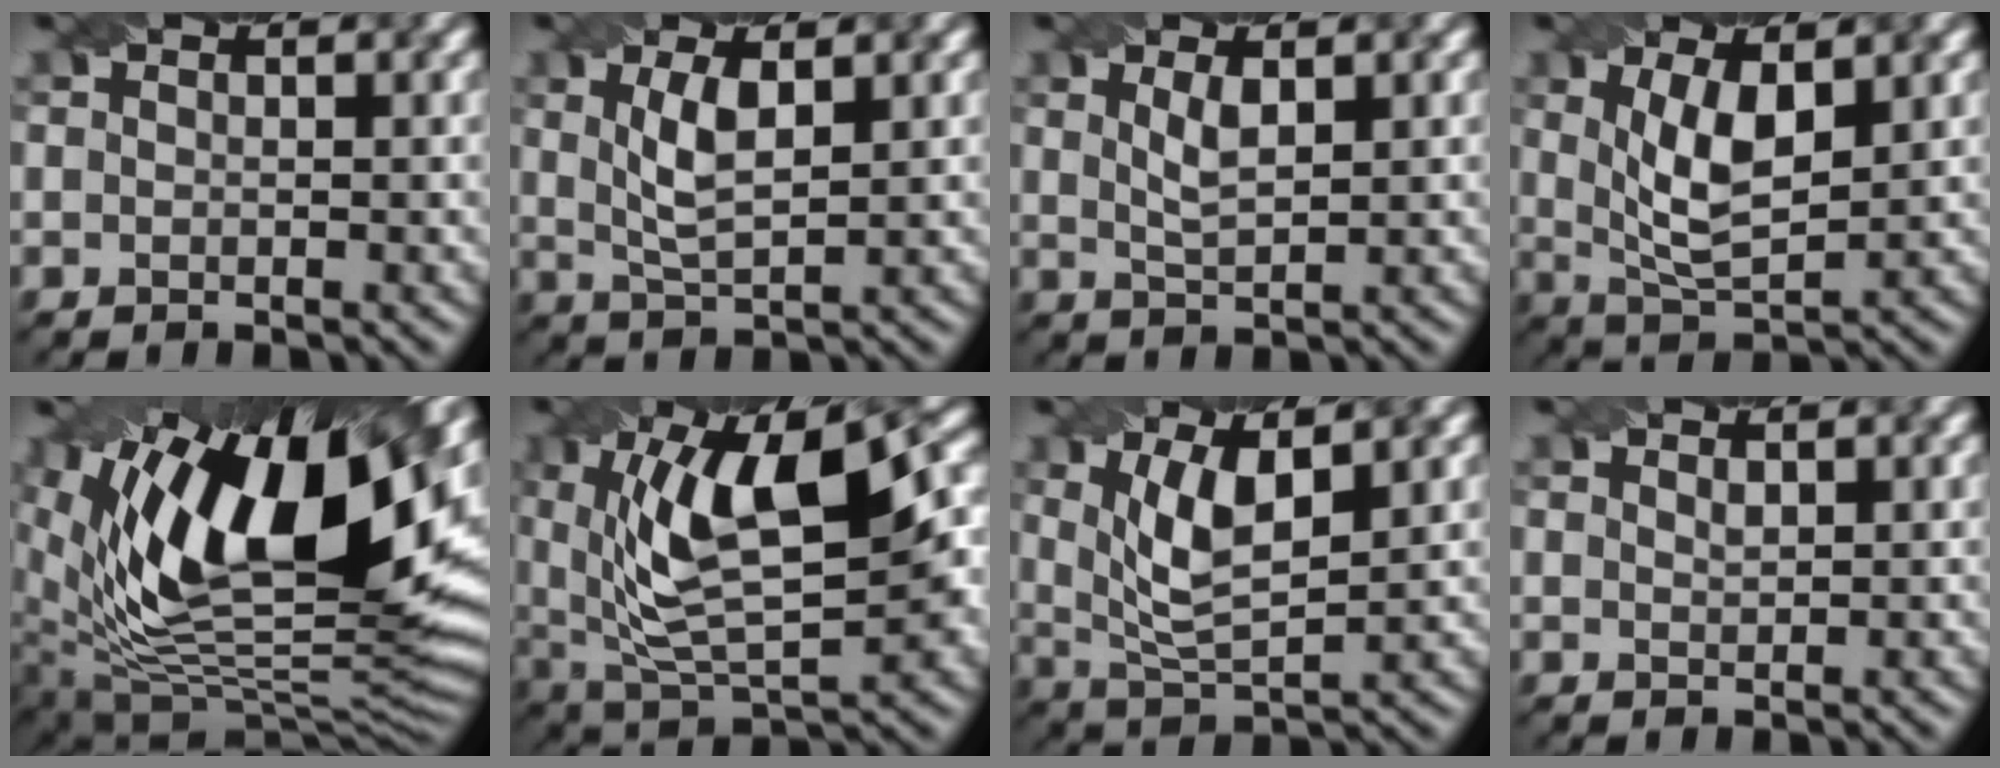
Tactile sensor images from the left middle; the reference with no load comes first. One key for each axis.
{"total": 3.7, "fx": 1.0, "fy": 1.3, "fz": 3.3, "tx": -0.074, "ty": -0.001, "tz": 0.023}
{"total": 2.2, "fx": 0.8, "fy": 0.6, "fz": 1.9, "tx": -0.038, "ty": -0.003, "tz": 0.019}
{"total": 5.4, "fx": 1.3, "fy": 2.1, "fz": 4.8, "tx": -0.100, "ty": -0.007, "tz": 0.030}
{"total": 18.1, "fx": 6.7, "fy": 8.7, "fz": 14.5, "tx": -0.243, "ty": 0.011, "tz": 0.118}
{"total": 12.6, "fx": 2.6, "fy": 5.2, "fz": 11.2, "tx": -0.191, "ty": 0.003, "tz": 0.042}
{"total": 5.5, "fx": 1.6, "fy": 2.0, "fz": 4.9, "tx": -0.101, "ty": -0.003, "tz": 0.035}
{"total": 0.6, "fx": 0.4, "fy": 0.2, "fz": 0.3, "tx": -0.009, "ty": -0.003, "tz": 0.011}